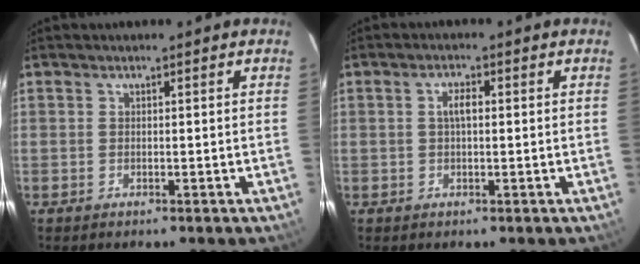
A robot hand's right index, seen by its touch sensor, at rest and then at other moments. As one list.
[{"total": 2.4, "force": [0.3, 1.0, 2.2], "torque": [-0.042, 0.007, 0.005]}]